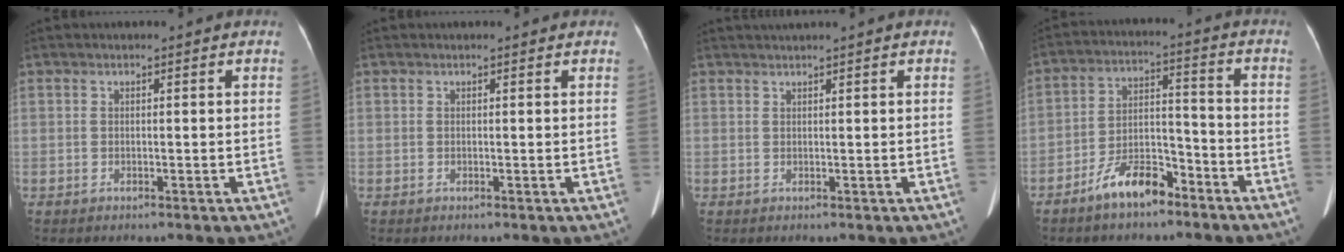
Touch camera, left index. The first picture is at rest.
{"total": 0.7, "force": [0.6, 0.2, 0.2], "torque": [-0.010, 0.007, 0.006]}
{"total": 1.4, "force": [1.2, -0.5, 0.6], "torque": [-0.010, 0.012, 0.029]}
{"total": 8.6, "force": [-6.4, 3.0, 4.9], "torque": [-0.098, 0.007, -0.117]}